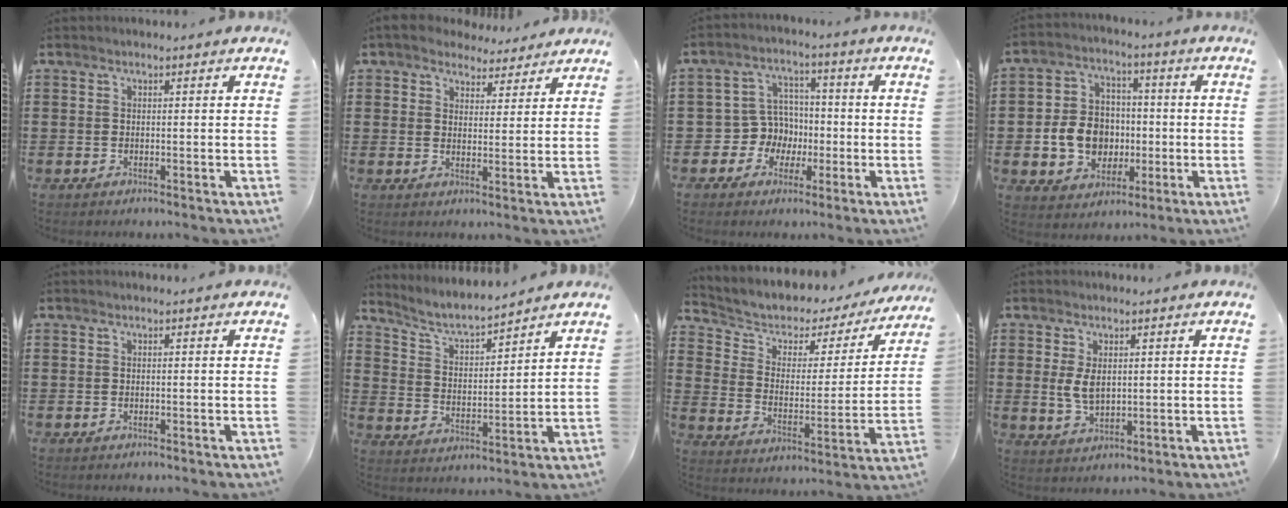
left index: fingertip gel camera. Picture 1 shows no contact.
{"total": 4.5, "force": [4.1, 1.7, 0.8], "torque": [-0.034, -0.009, 0.076]}
{"total": 7.0, "force": [-0.7, 6.8, 1.8], "torque": [-0.074, 0.004, -0.014]}
{"total": 9.3, "force": [-1.3, 8.0, 4.5], "torque": [-0.110, 0.020, -0.023]}
{"total": 0.0}
{"total": 5.6, "force": [5.1, 0.6, 2.3], "torque": [-0.065, -0.028, 0.083]}
{"total": 3.8, "force": [2.4, 2.7, 1.3], "torque": [-0.048, -0.021, 0.033]}
{"total": 4.2, "force": [0.8, 2.4, 3.3], "torque": [-0.077, 0.003, 0.012]}